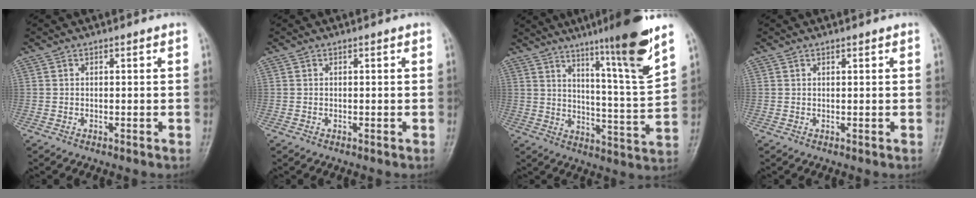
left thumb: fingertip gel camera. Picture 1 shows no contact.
{"total": 0.0}
{"total": 16.7, "force": [10.5, 0.3, 12.9], "torque": [-0.181, -0.061, 0.161]}
{"total": 0.6, "force": [0.4, 0.2, 0.4], "torque": [-0.007, -0.001, 0.006]}